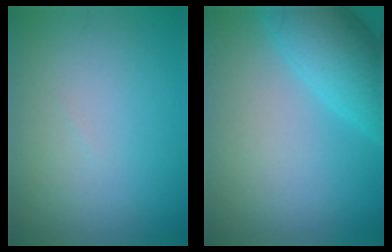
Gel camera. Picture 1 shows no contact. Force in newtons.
{"total": 6.6, "press": 6.6, "slide": 0.2}